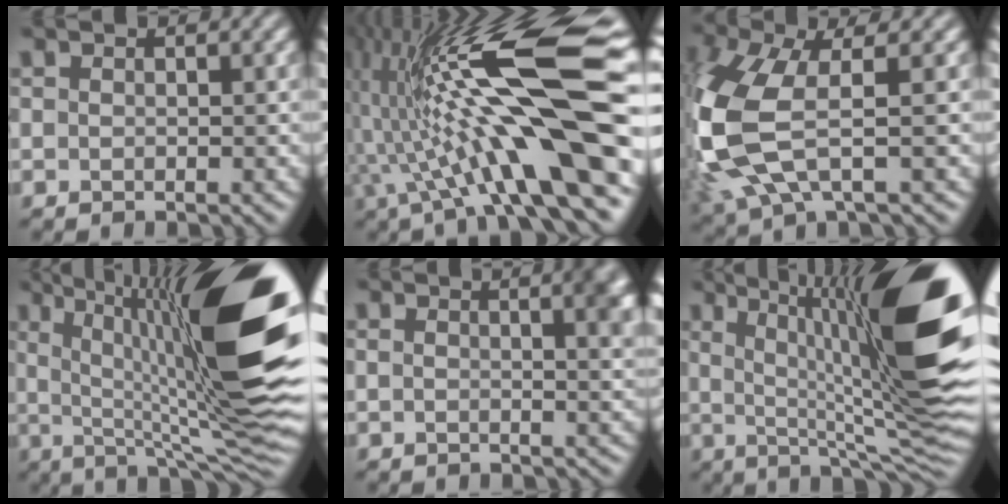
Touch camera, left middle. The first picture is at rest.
{"total": 14.5, "force": [0.9, 2.6, 14.2], "torque": [-0.238, 0.017, 0.013]}
{"total": 9.4, "force": [-0.7, 4.4, 8.3], "torque": [-0.237, -0.021, -0.015]}
{"total": 17.7, "force": [3.7, 3.6, 16.9], "torque": [-0.256, 0.017, 0.065]}
{"total": 3.9, "force": [0.9, 1.1, 3.6], "torque": [-0.035, 0.010, 0.009]}
{"total": 15.7, "force": [3.6, 2.9, 15.0], "torque": [-0.226, 0.011, 0.059]}